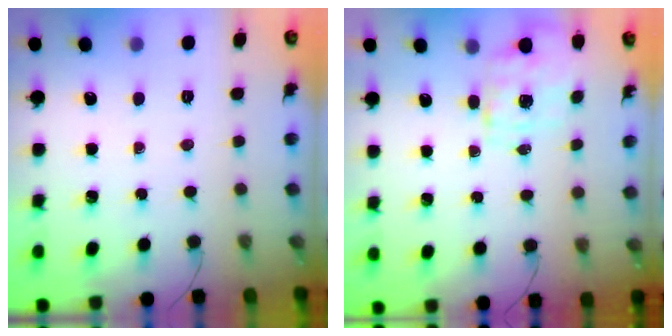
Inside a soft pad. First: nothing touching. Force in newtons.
{"total": 1.5, "press": 1.5, "slide": 0.5}